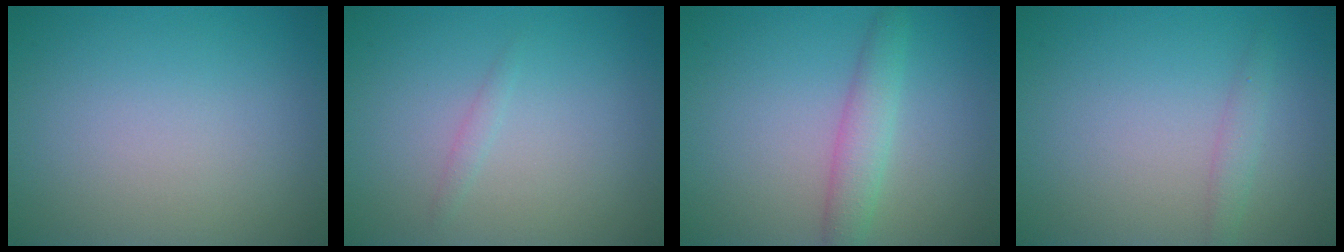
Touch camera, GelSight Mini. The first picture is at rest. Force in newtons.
{"total": 0.7, "press": 0.7, "slide": 0.0}
{"total": 2.7, "press": 2.7, "slide": 0.0}
{"total": 1.2, "press": 1.2, "slide": 0.1}